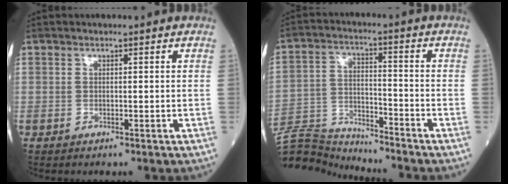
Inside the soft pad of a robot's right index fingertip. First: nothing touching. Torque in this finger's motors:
{"motor_torque": [-0.73, -0.62, -0.85, -0.21]}